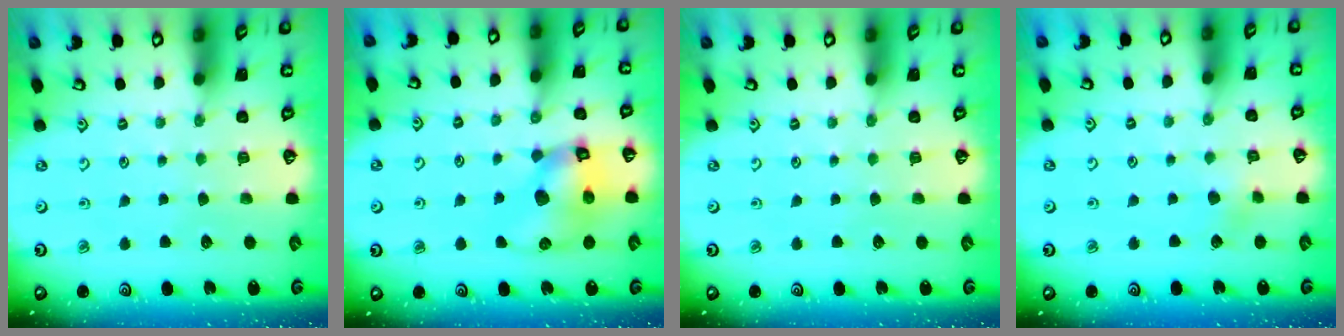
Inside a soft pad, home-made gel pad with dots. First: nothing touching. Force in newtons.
{"total": 11.4, "press": 11.3, "slide": 1.6}
{"total": 0.0}
{"total": 3.9, "press": 3.7, "slide": 0.9}